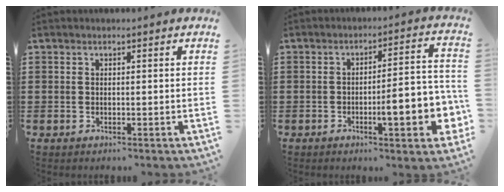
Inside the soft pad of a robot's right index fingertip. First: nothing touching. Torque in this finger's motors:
{"motor_torque": [2.14, 0.00, 0.31, 0.14]}